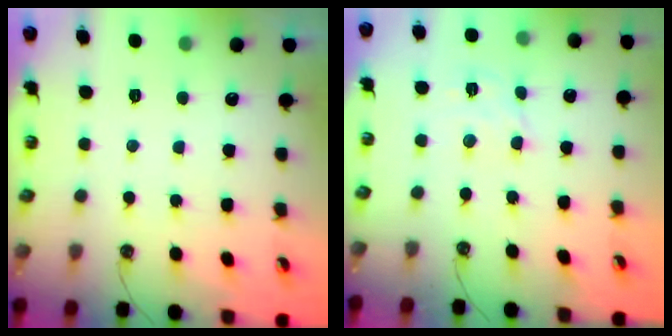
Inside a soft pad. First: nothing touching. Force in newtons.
{"total": 3.8, "press": 3.8, "slide": 0.3}